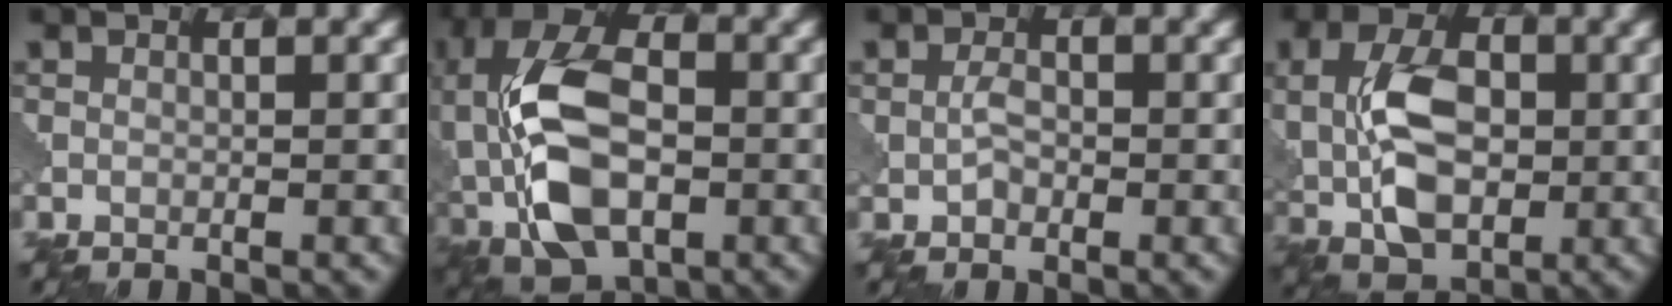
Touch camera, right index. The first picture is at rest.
{"total": 12.6, "force": [-2.3, 7.6, 9.7], "torque": [-0.207, 0.002, -0.057]}
{"total": 1.7, "force": [-0.3, 1.3, 1.1], "torque": [-0.020, 0.002, -0.010]}
{"total": 7.9, "force": [0.0, 5.1, 6.0], "torque": [-0.119, 0.005, -0.006]}